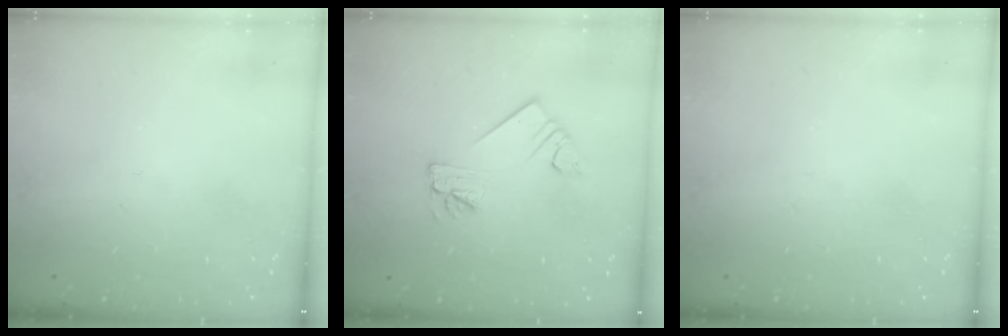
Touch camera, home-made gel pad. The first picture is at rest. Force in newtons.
{"total": 5.4, "press": 5.4, "slide": 0.6}
{"total": 0.0}